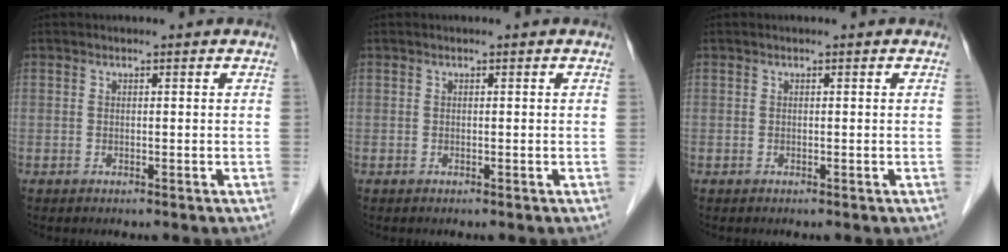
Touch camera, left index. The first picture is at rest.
{"total": 0.0}
{"total": 0.0}